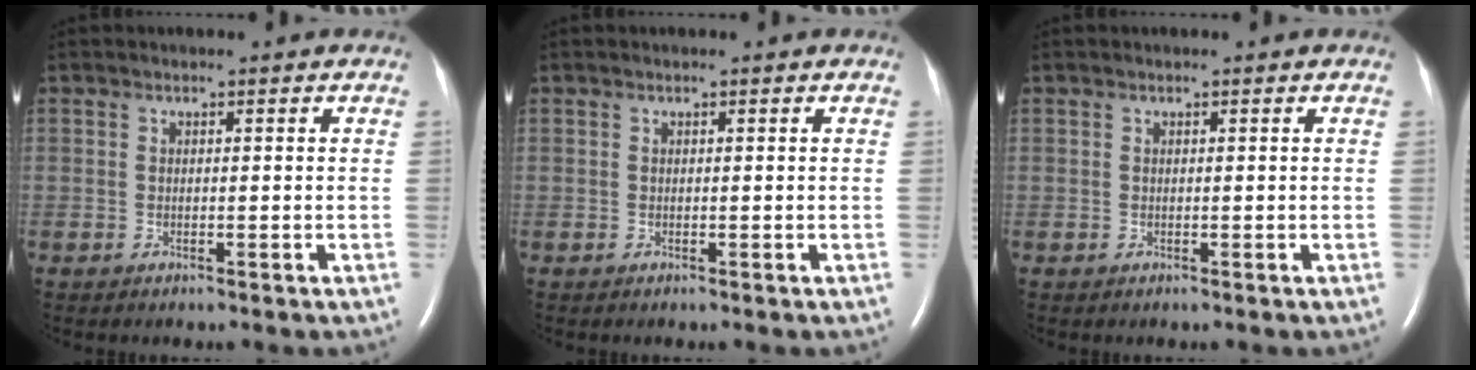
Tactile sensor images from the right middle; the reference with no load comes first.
{"total": 0.0}
{"total": 0.0}